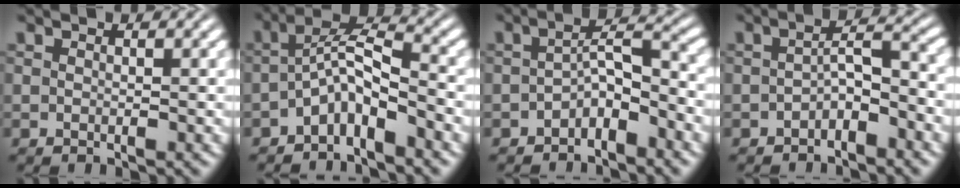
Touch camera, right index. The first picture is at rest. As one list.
[{"total": 4.9, "force": [-1.7, 2.9, 3.6], "torque": [-0.055, -0.014, -0.033]}, {"total": 2.7, "force": [-1.6, 0.2, 2.2], "torque": [-0.019, -0.010, -0.020]}, {"total": 2.3, "force": [-1.3, -0.2, 1.8], "torque": [-0.015, -0.007, -0.014]}]